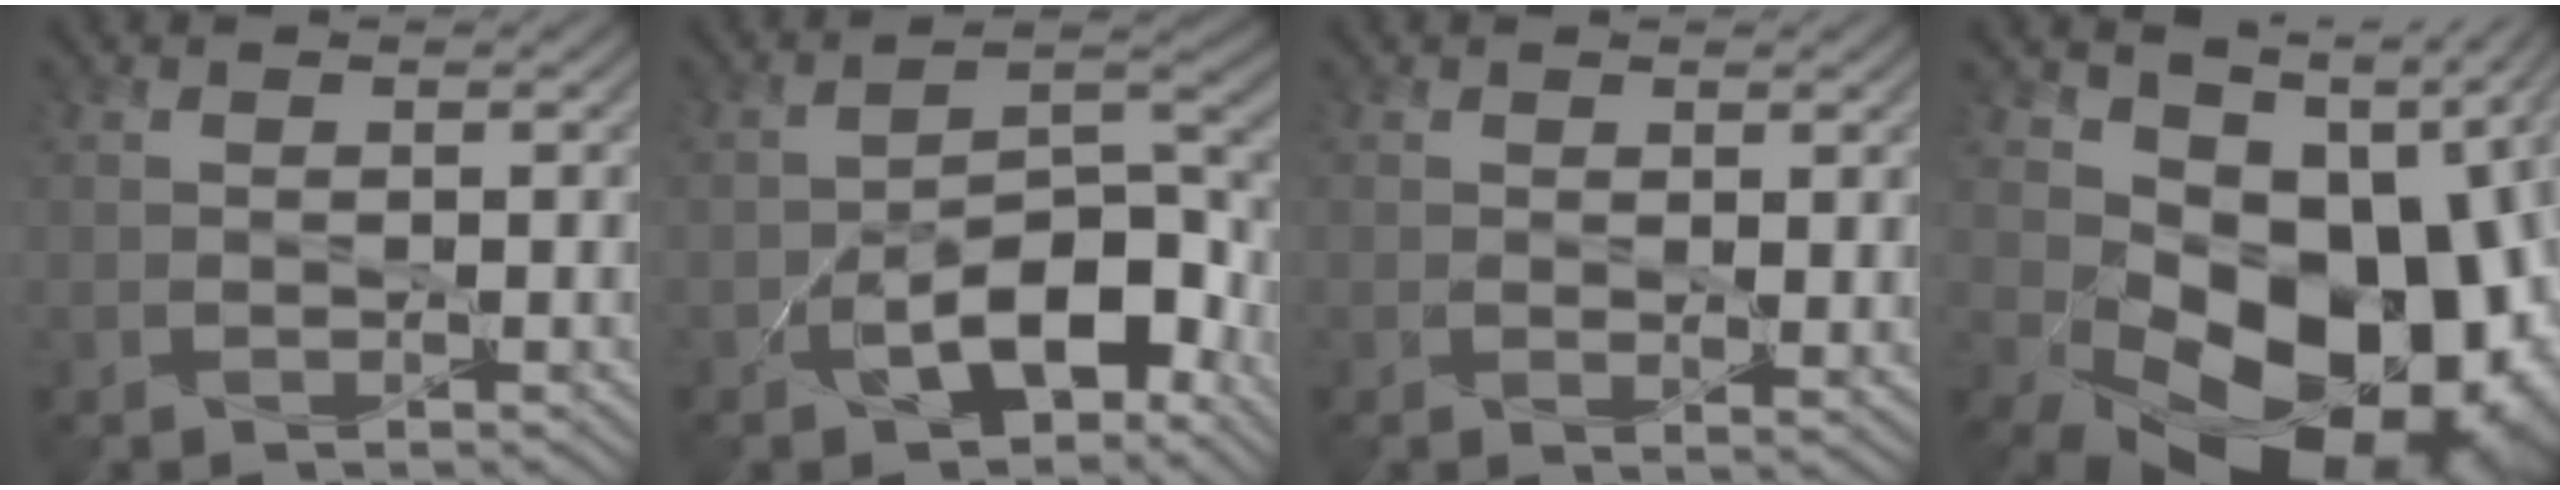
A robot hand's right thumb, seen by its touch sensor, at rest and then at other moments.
{"total": 6.8, "force": [-3.8, 2.7, 5.0], "torque": [-0.071, 0.009, -0.070]}
{"total": 3.2, "force": [0.9, 1.8, 2.5], "torque": [-0.050, -0.007, 0.016]}
{"total": 18.8, "force": [-2.3, 13.1, 13.2], "torque": [-0.164, -0.050, 0.004]}